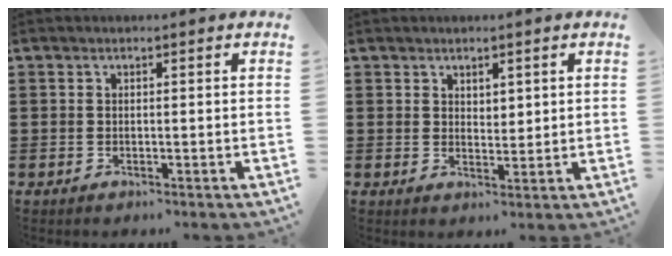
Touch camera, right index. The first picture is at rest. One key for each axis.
{"total": 2.0, "fx": 1.7, "fy": 1.0, "fz": 0.4, "tx": -0.010, "ty": 0.006, "tz": 0.033}